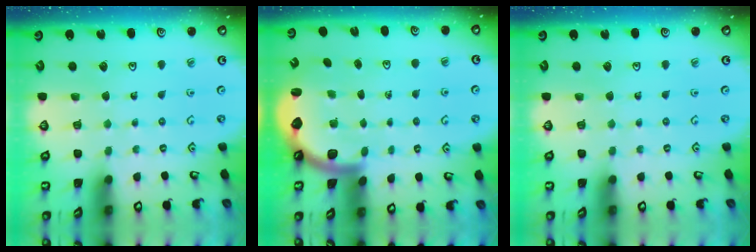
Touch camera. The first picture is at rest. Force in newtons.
{"total": 2.7, "press": 2.6, "slide": 0.5}
{"total": 0.0}